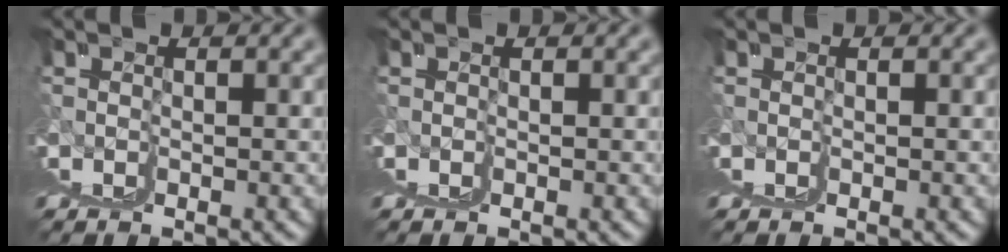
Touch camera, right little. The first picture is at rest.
{"total": 0.0}
{"total": 0.0}